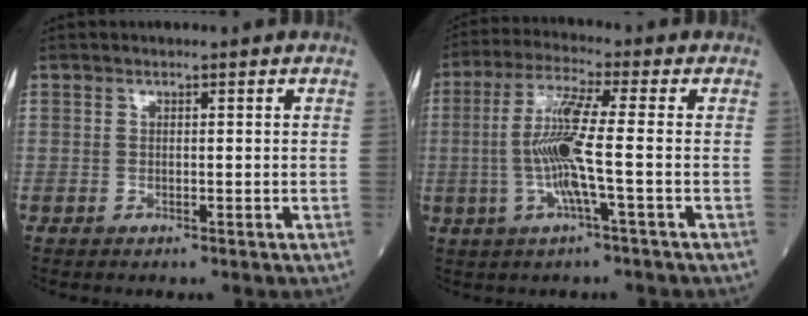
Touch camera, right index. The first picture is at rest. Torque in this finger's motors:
{"motor_torque": [0.21, 0.05, 0.16, 0.16]}